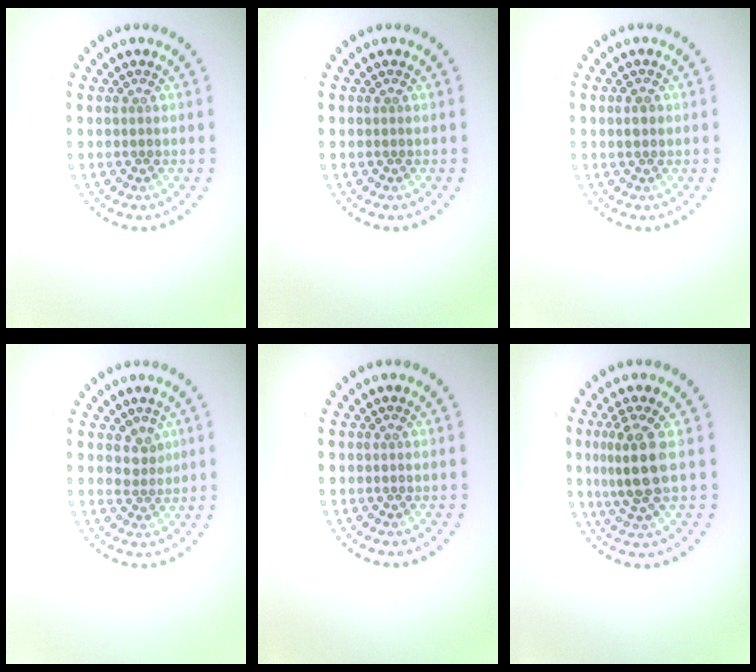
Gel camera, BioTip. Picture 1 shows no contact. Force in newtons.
{"total": 0.0}
{"total": 1.1, "press": 1.1, "slide": 0.2}
{"total": 1.8, "press": 1.3, "slide": 1.2}
{"total": 0.0}
{"total": 3.8, "press": 3.4, "slide": 1.7}